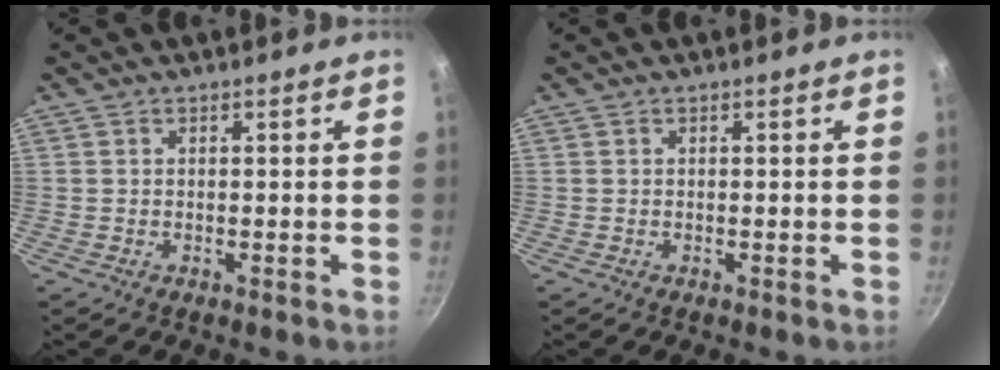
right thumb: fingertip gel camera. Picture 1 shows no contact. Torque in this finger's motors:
{"motor_torque": [-0.13, -0.13, 0.04, 0.03, 0.00]}